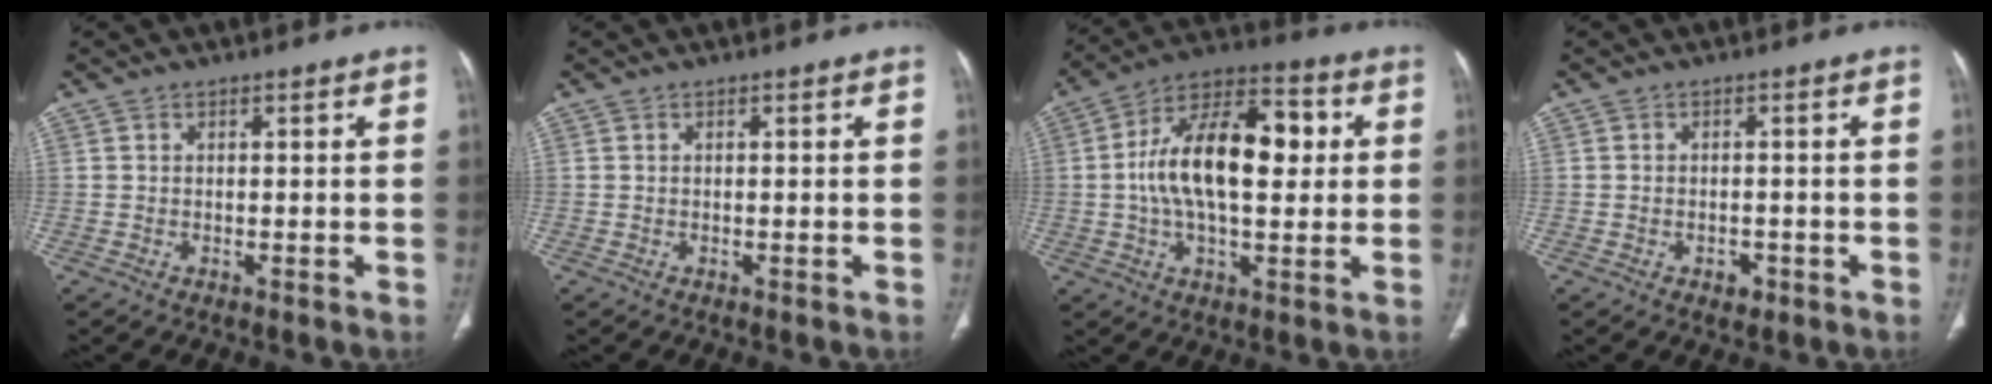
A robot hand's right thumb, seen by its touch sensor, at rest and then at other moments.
{"total": 0.0}
{"total": 19.0, "force": [1.9, 9.6, 16.2], "torque": [-0.263, 0.029, 0.025]}
{"total": 2.1, "force": [-1.0, 1.5, 1.0], "torque": [-0.011, 0.006, -0.008]}